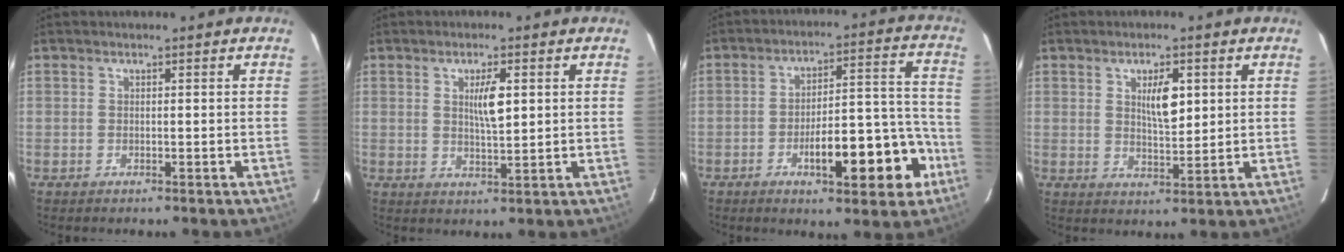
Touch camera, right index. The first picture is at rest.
{"total": 4.4, "force": [1.2, 0.8, 4.1], "torque": [-0.073, -0.001, 0.021]}
{"total": 14.0, "force": [-6.0, 3.9, 12.0], "torque": [-0.166, 0.032, -0.077]}
{"total": 5.2, "force": [1.7, 1.6, 4.6], "torque": [-0.079, -0.001, 0.033]}